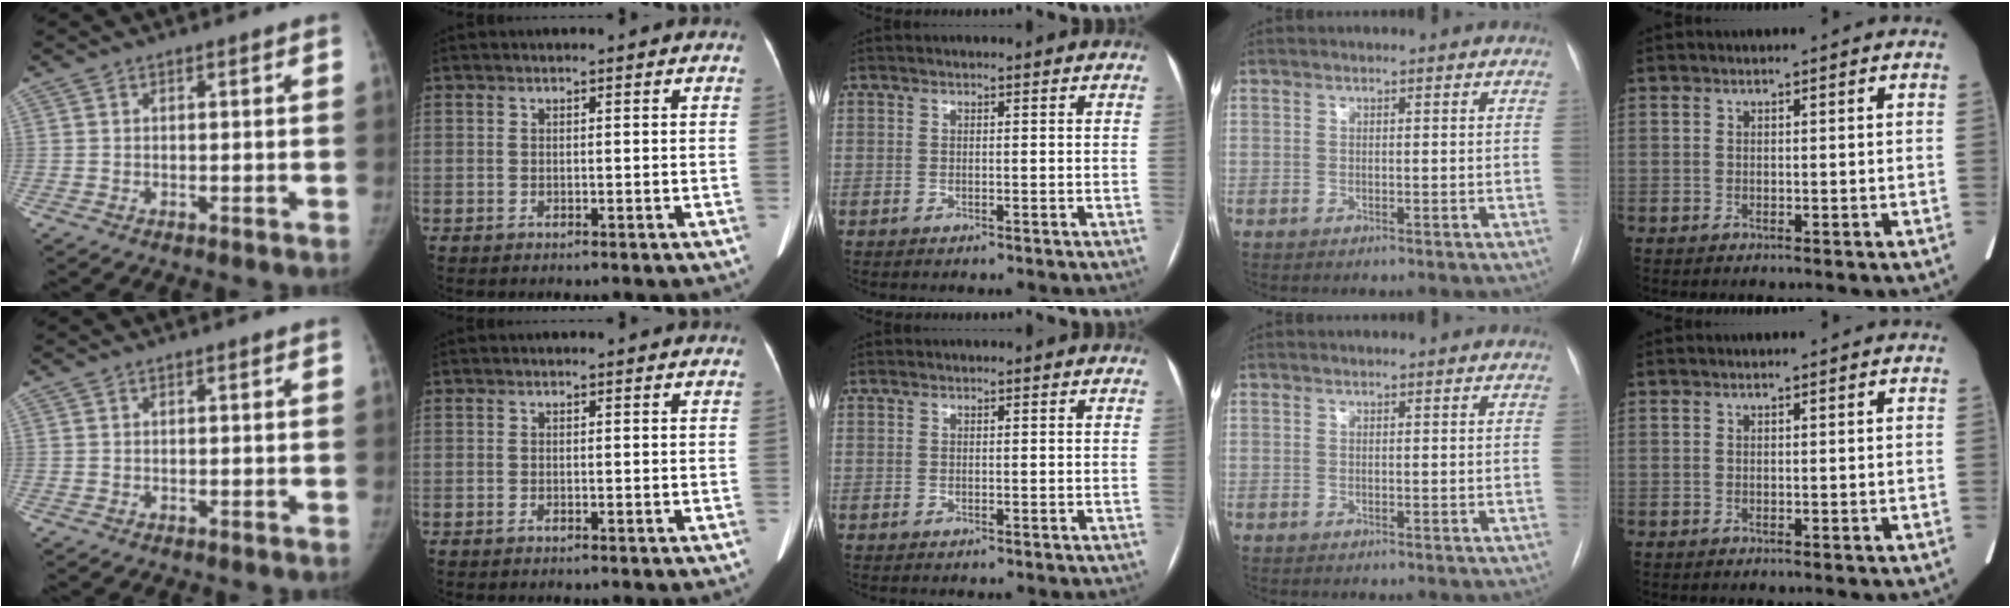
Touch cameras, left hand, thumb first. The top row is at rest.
{}